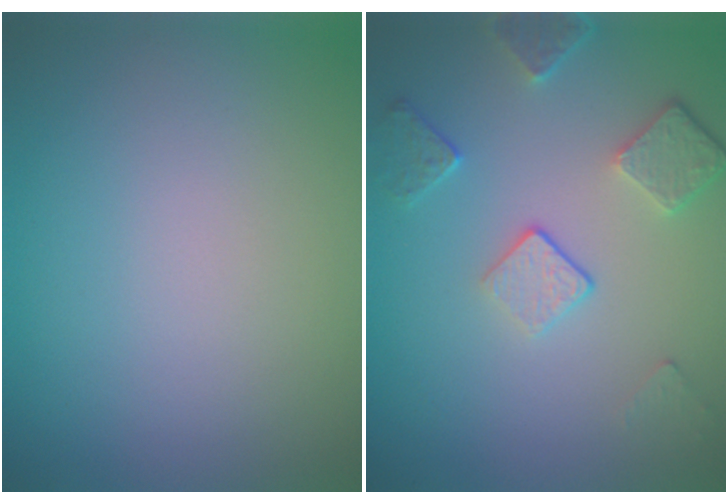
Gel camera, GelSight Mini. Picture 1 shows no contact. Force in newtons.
{"total": 3.9, "press": 3.1, "slide": 2.4}